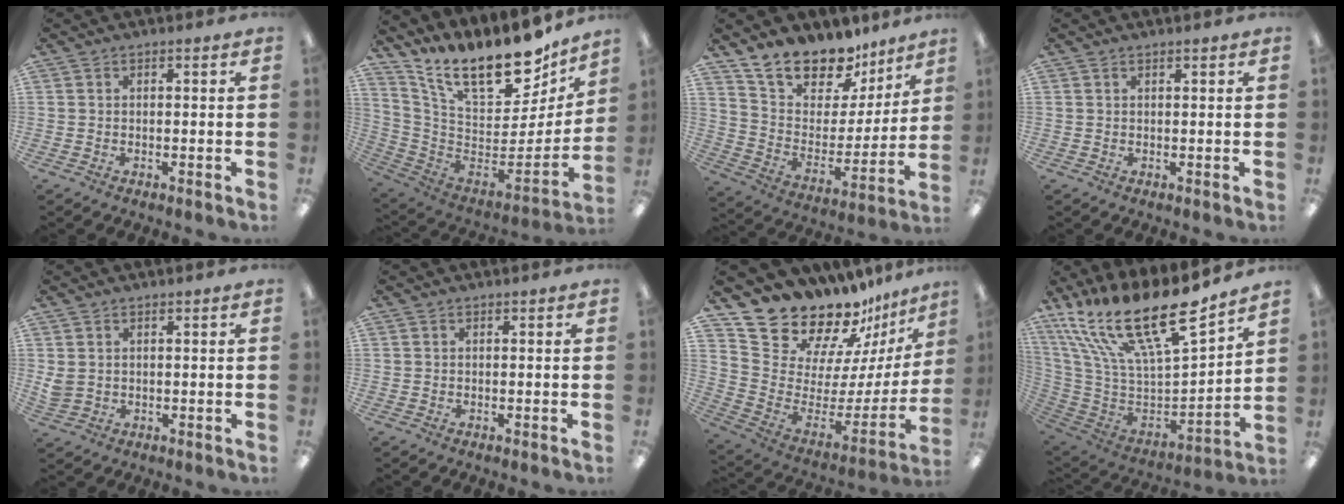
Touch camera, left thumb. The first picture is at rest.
{"total": 21.7, "force": [15.5, 8.3, 12.7], "torque": [-0.186, -0.120, 0.263]}
{"total": 16.1, "force": [13.9, 7.1, 4.0], "torque": [-0.086, -0.116, 0.252]}
{"total": 0.5, "force": [0.5, 0.0, 0.1], "torque": [-0.003, 0.001, 0.009]}
{"total": 2.4, "force": [1.1, 2.0, 0.8], "torque": [-0.019, 0.001, 0.022]}
{"total": 0.0}
{"total": 18.9, "force": [17.7, 5.8, 3.1], "torque": [-0.069, -0.165, 0.326]}
{"total": 24.9, "force": [17.3, 7.8, 16.1], "torque": [-0.299, -0.121, 0.301]}